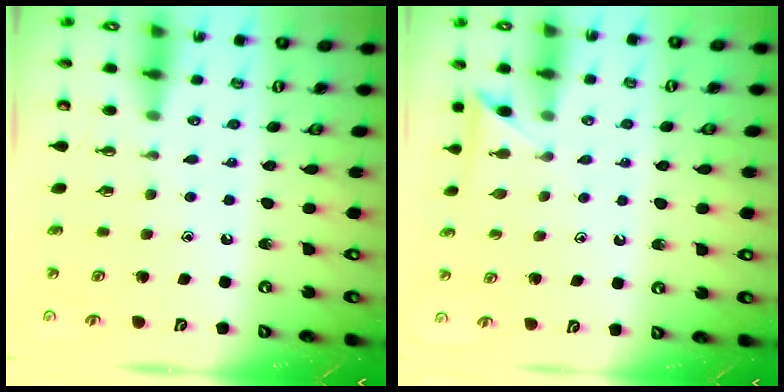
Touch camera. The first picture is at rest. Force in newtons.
{"total": 3.3, "press": 3.3, "slide": 0.4}